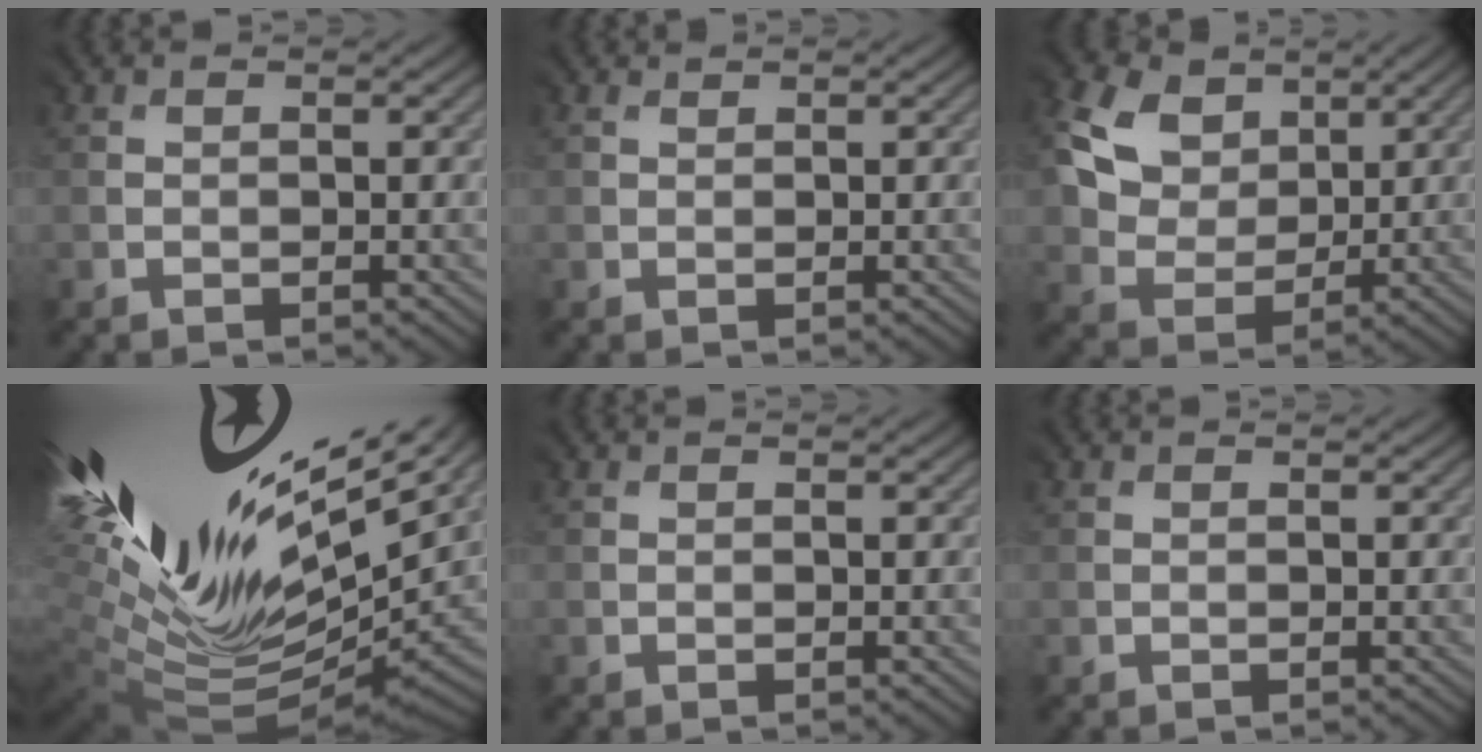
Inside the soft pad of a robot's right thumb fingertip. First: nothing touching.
{"total": 1.3, "force": [1.2, 0.4, -0.1], "torque": [-0.004, 0.001, 0.027]}
{"total": 9.9, "force": [4.9, 7.3, 4.5], "torque": [-0.144, 0.027, 0.085]}
{"total": 16.6, "force": [6.7, 7.2, 13.4], "torque": [-0.294, -0.008, 0.144]}
{"total": 0.0}
{"total": 0.0}